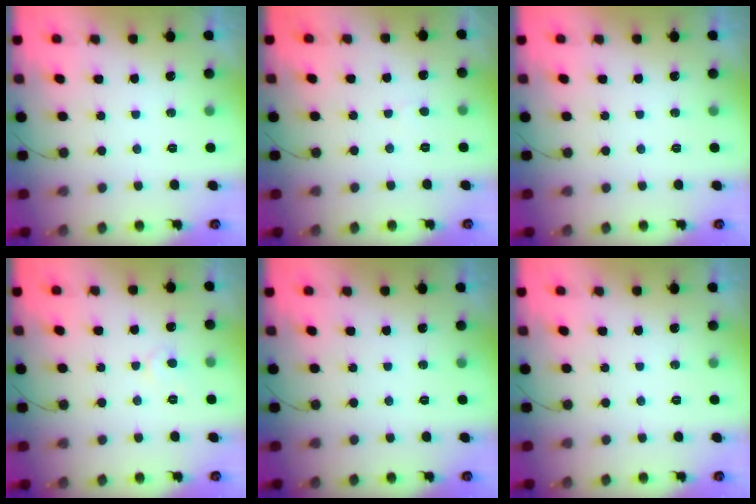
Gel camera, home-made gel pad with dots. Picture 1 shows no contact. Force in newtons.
{"total": 2.2, "press": 2.2, "slide": 0.2}
{"total": 0.0}
{"total": 5.1, "press": 5.1, "slide": 0.5}
{"total": 0.0}
{"total": 0.0}